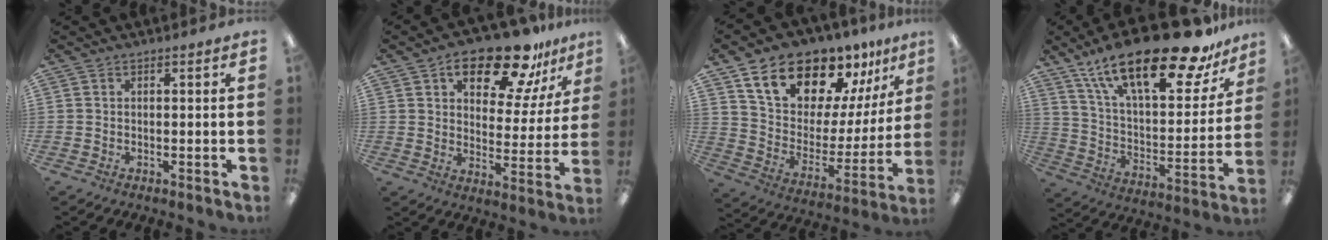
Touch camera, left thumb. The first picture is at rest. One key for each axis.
{"total": 17.4, "fx": 11.8, "fy": 7.5, "fz": 10.3, "tx": -0.146, "ty": -0.062, "tz": 0.195}
{"total": 18.3, "fx": 14.8, "fy": 8.5, "fz": 6.6, "tx": -0.126, "ty": -0.107, "tz": 0.264}
{"total": 26.6, "fx": 18.3, "fy": 9.0, "fz": 17.1, "tx": -0.277, "ty": -0.109, "tz": 0.305}